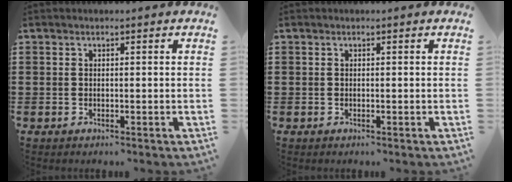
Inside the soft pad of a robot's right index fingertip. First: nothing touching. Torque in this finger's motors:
{"motor_torque": [0.15, 0.14, 0.00, 0.00]}